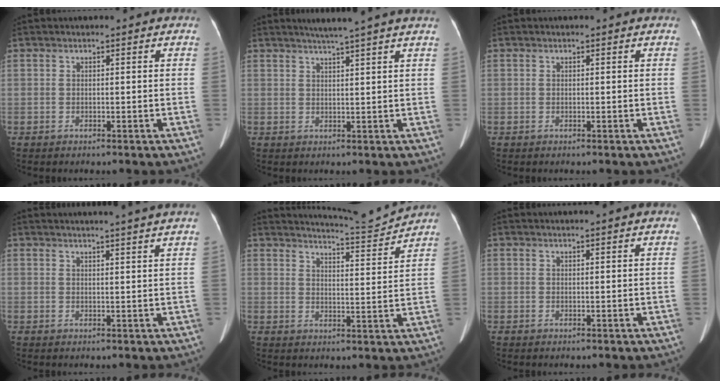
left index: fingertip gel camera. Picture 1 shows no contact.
{"total": 5.8, "force": [4.8, -1.3, 3.0], "torque": [-0.043, 0.010, 0.063]}
{"total": 0.0}
{"total": 9.7, "force": [8.9, -1.6, 3.4], "torque": [-0.041, 0.000, 0.097]}
{"total": 8.1, "force": [7.9, -1.8, 0.4], "torque": [-0.025, -0.028, 0.119]}
{"total": 3.6, "force": [3.4, -0.6, 1.2], "torque": [-0.016, 0.018, 0.040]}